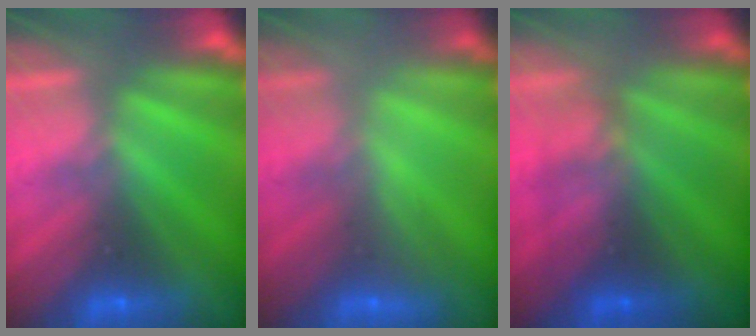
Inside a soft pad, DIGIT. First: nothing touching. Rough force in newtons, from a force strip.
{"total": 2.2}
{"total": 2.9}